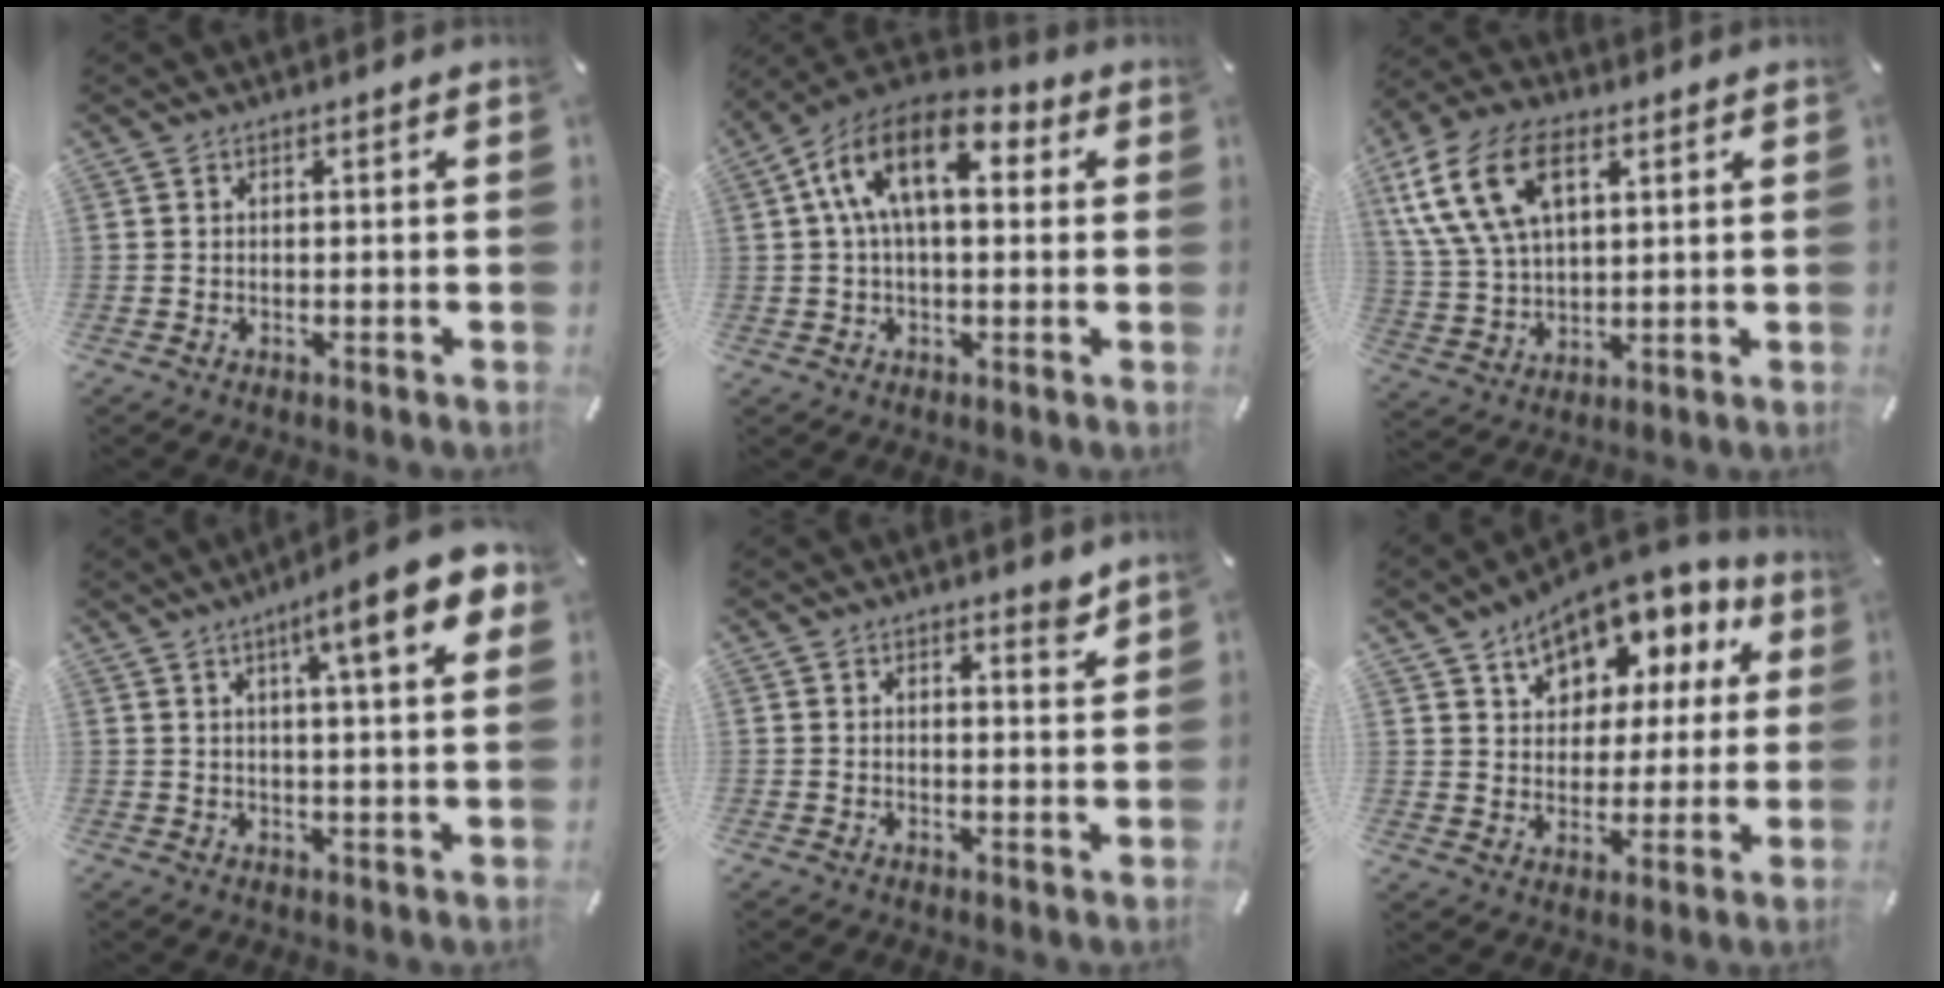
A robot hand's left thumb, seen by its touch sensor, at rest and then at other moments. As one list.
[{"total": 14.5, "force": [4.4, 7.8, 11.5], "torque": [-0.214, -0.001, 0.076]}, {"total": 15.5, "force": [6.1, 9.3, 10.7], "torque": [-0.262, -0.003, 0.107]}, {"total": 13.2, "force": [6.0, 2.2, 11.5], "torque": [-0.168, -0.023, 0.089]}, {"total": 3.1, "force": [2.7, 1.0, 1.2], "torque": [-0.005, -0.021, 0.043]}, {"total": 11.8, "force": [7.7, 8.0, 4.1], "torque": [-0.064, -0.060, 0.140]}]